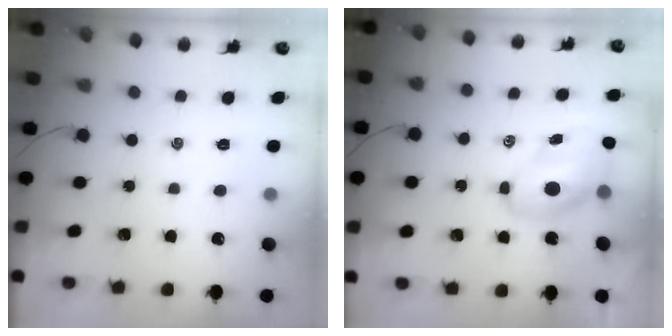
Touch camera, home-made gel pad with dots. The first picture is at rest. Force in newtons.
{"total": 7.6, "press": 7.5, "slide": 1.3}